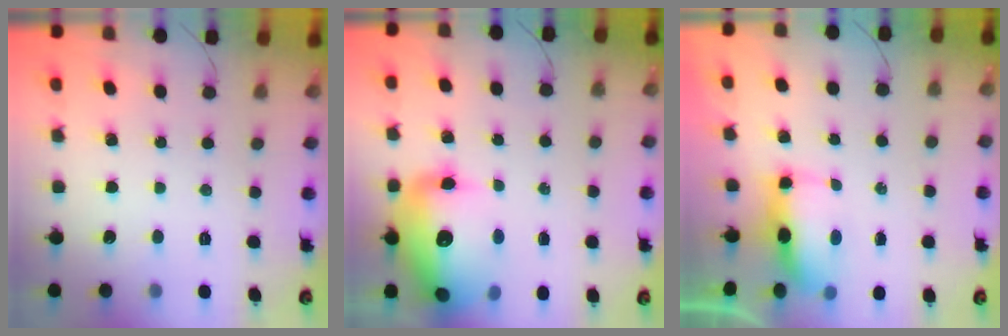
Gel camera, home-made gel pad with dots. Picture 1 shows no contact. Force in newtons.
{"total": 19.9, "press": 19.3, "slide": 4.8}
{"total": 11.6, "press": 8.3, "slide": 8.0}